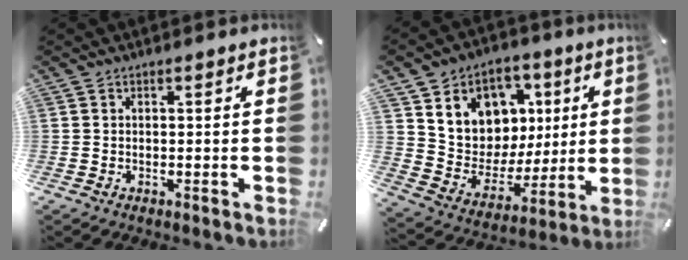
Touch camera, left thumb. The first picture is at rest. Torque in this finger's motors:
{"motor_torque": [2.48, 2.53, 1.42, -1.35, 0.14]}